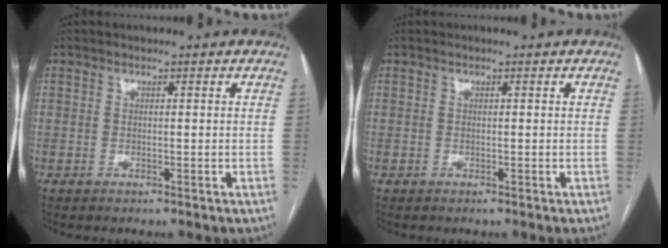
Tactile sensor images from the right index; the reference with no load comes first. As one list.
[{"total": 0.0}]